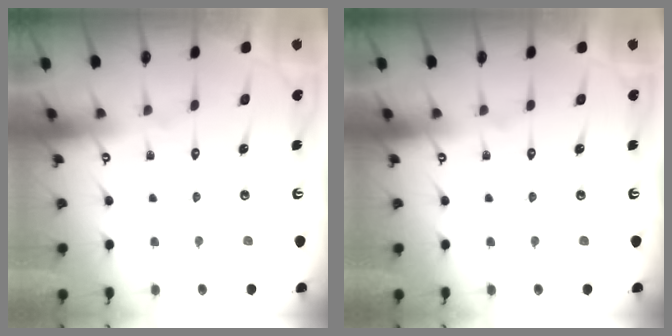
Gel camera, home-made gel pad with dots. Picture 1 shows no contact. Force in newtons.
{"total": 0.0}